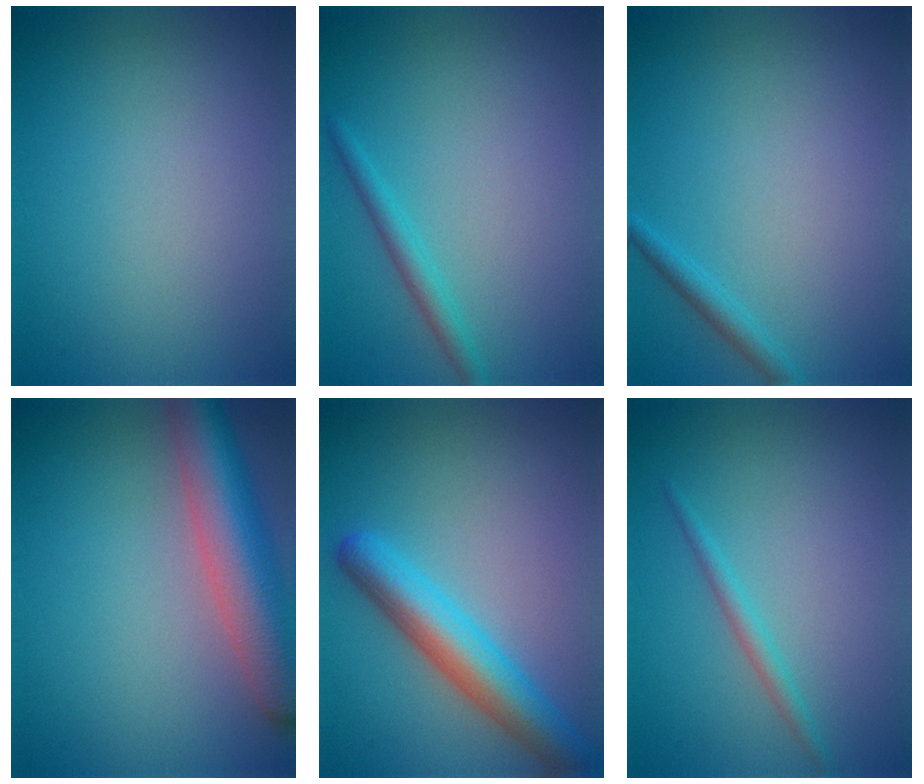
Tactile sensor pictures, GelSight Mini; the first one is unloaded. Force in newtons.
{"total": 1.8, "press": 1.8, "slide": 0.1}
{"total": 1.4, "press": 1.4, "slide": 0.1}
{"total": 8.4, "press": 8.4, "slide": 0.6}
{"total": 5.8, "press": 5.8, "slide": 0.3}
{"total": 1.4, "press": 1.4, "slide": 0.1}